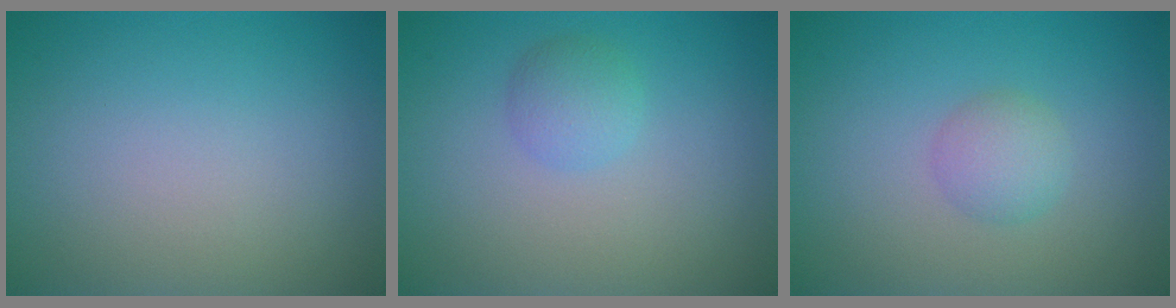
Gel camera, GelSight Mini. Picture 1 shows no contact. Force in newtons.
{"total": 1.9, "press": 1.9, "slide": 0.0}
{"total": 1.9, "press": 1.9, "slide": 0.0}